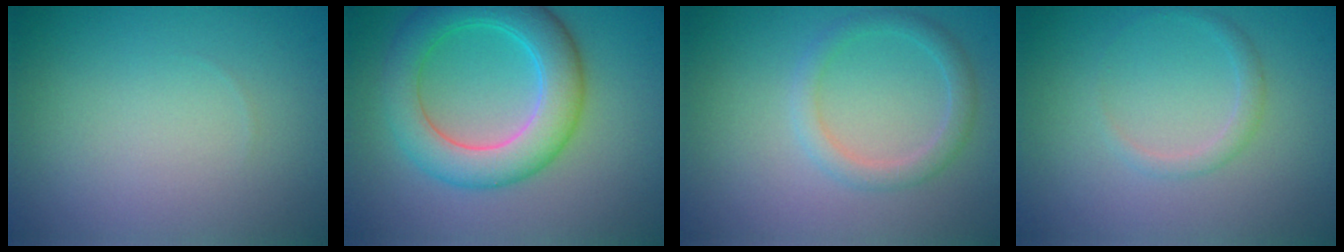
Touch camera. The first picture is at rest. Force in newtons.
{"total": 6.7, "press": 6.7, "slide": 0.3}
{"total": 2.2, "press": 2.1, "slide": 0.2}
{"total": 1.2, "press": 1.2, "slide": 0.1}